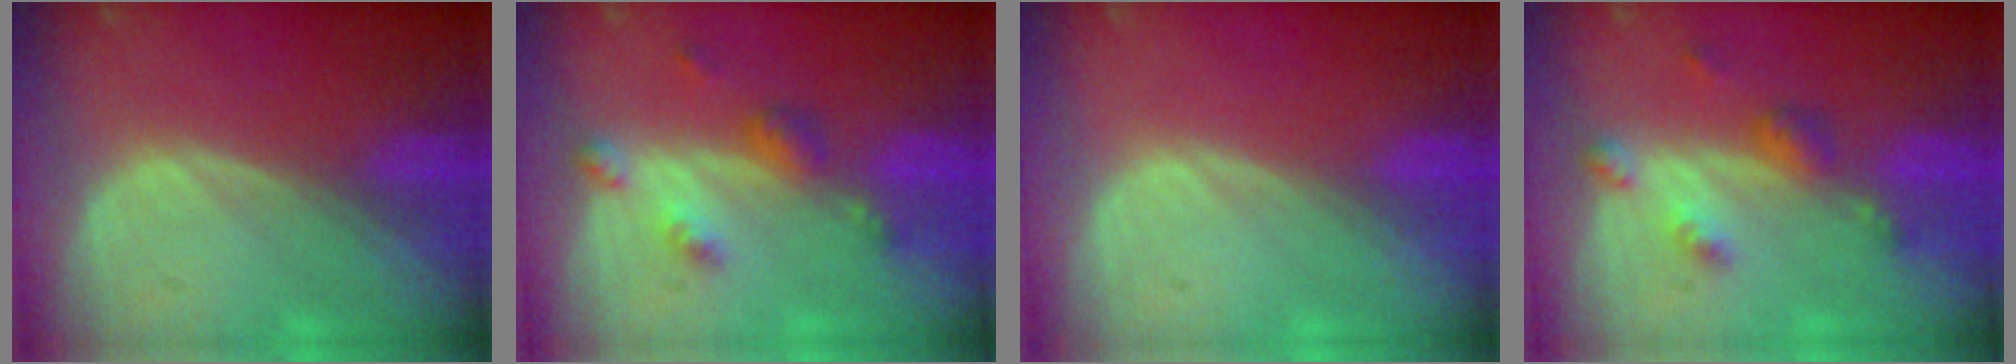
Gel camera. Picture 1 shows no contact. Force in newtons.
{"total": 4.7, "press": 4.2, "slide": 2.2}
{"total": 0.0}
{"total": 4.7, "press": 4.2, "slide": 2.2}